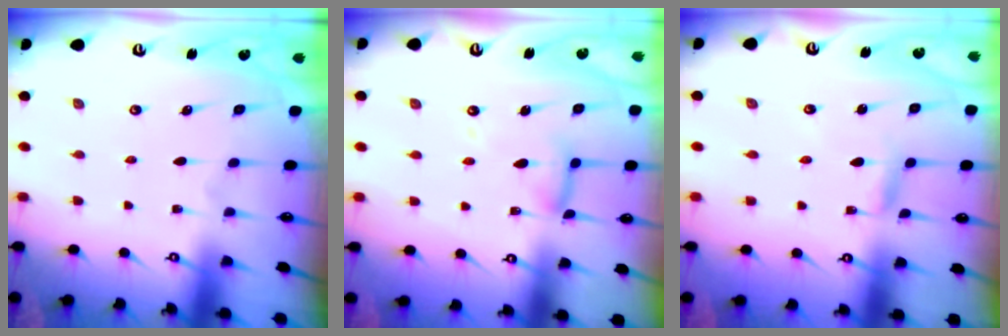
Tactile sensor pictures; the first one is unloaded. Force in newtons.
{"total": 10.3, "press": 10.3, "slide": 0.9}
{"total": 2.7, "press": 2.7, "slide": 0.2}